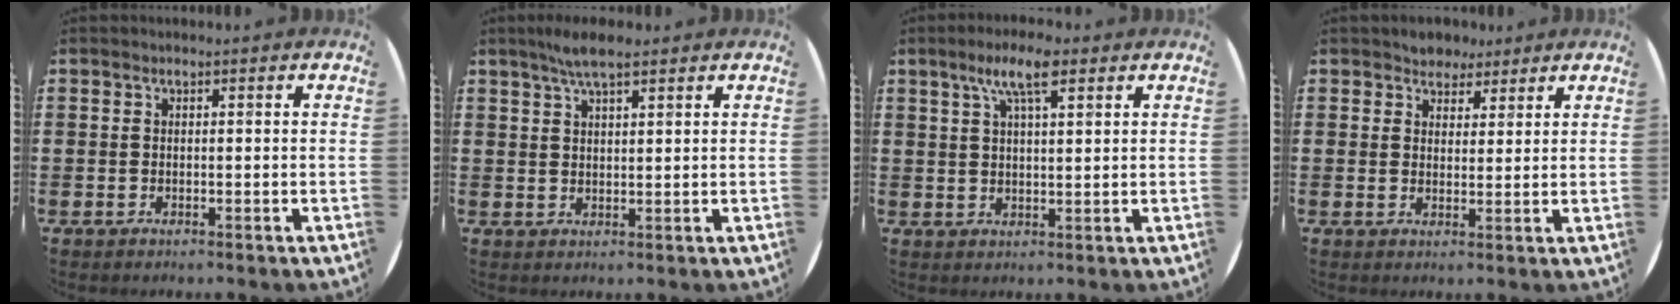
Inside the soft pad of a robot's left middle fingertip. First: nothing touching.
{"total": 4.2, "force": [3.2, 0.8, 2.6], "torque": [-0.056, 0.005, 0.057]}
{"total": 6.2, "force": [3.8, 1.7, 4.6], "torque": [-0.092, 0.008, 0.062]}
{"total": 3.1, "force": [2.7, 1.4, -0.1], "torque": [0.001, -0.001, 0.050]}